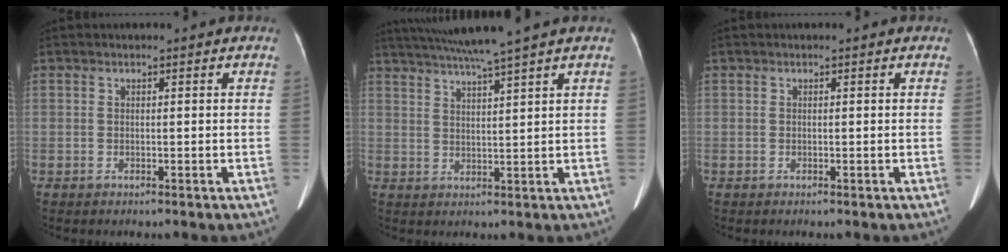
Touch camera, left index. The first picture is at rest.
{"total": 9.0, "force": [7.6, -2.0, 4.3], "torque": [-0.074, 0.009, 0.121]}
{"total": 0.0}